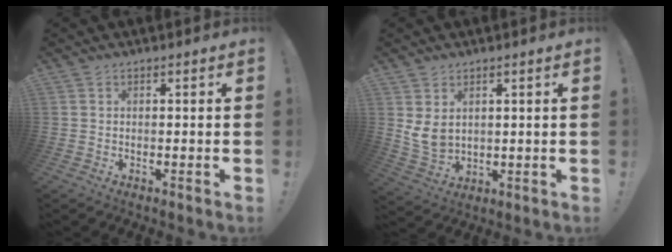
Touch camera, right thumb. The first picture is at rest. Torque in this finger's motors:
{"motor_torque": [0.53, 1.03, -0.13, 0.06, 0.00]}